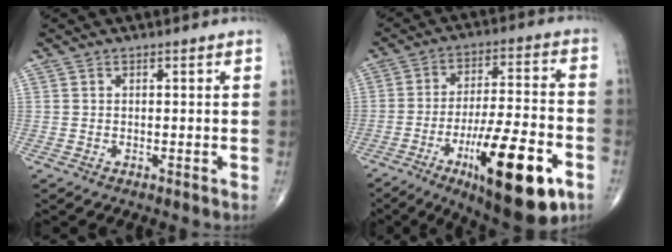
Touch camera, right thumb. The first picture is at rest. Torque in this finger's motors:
{"motor_torque": [4.02, 0.98, 1.94, -0.84, 0.21]}